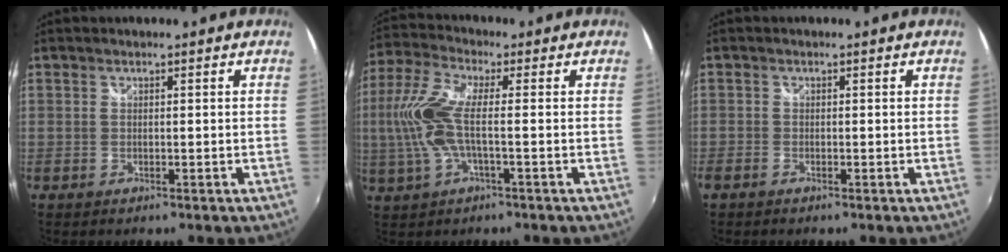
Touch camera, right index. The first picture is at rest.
{"total": 10.1, "force": [-1.0, 2.6, 9.8], "torque": [-0.216, 0.001, -0.018]}
{"total": 1.2, "force": [-0.9, 0.6, 0.4], "torque": [-0.010, -0.002, -0.022]}